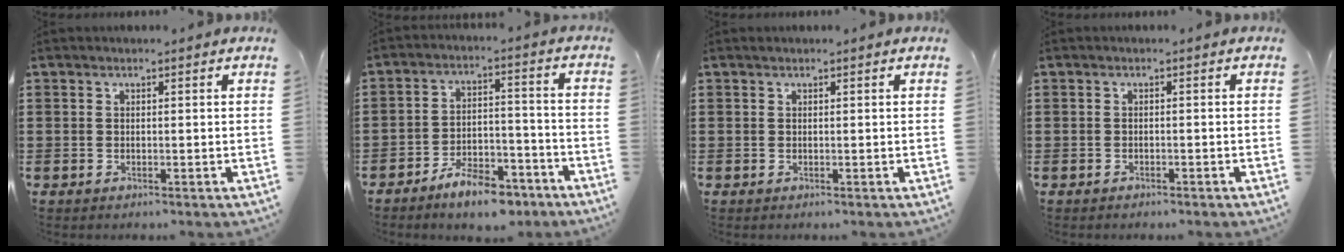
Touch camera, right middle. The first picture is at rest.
{"total": 7.5, "force": [-6.4, 2.1, 3.2], "torque": [-0.057, 0.013, -0.118]}
{"total": 0.0}
{"total": 0.6, "force": [-0.6, 0.2, 0.1], "torque": [-0.004, -0.001, -0.012]}